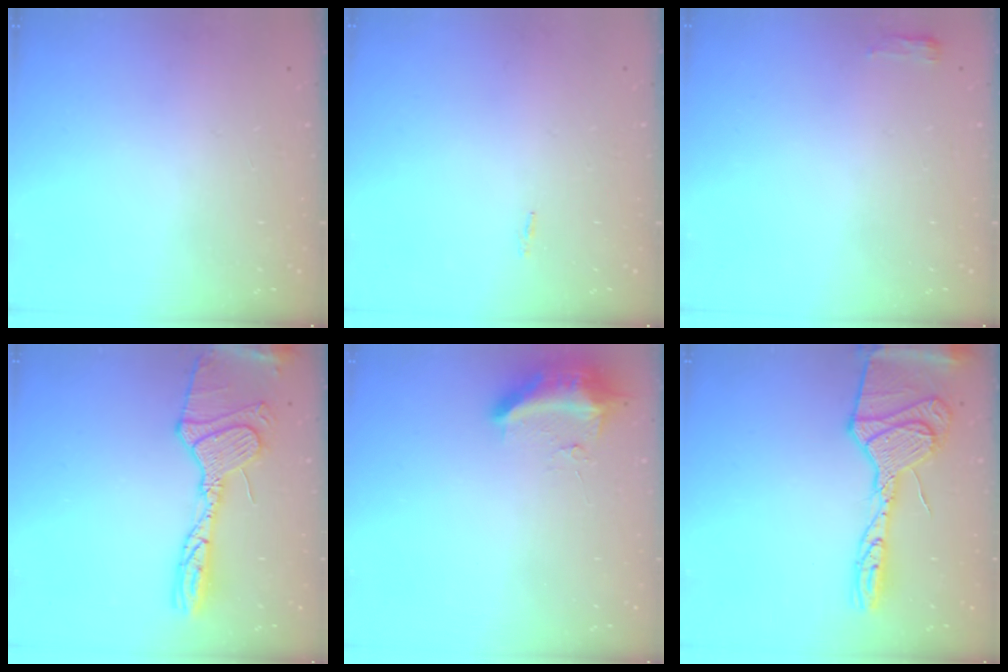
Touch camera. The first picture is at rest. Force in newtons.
{"total": 17.2, "press": 3.7, "slide": 16.8}
{"total": 2.7, "press": 2.6, "slide": 0.8}
{"total": 18.8, "press": 18.7, "slide": 1.5}
{"total": 10.6, "press": 9.7, "slide": 4.1}
{"total": 21.0, "press": 20.9, "slide": 2.0}